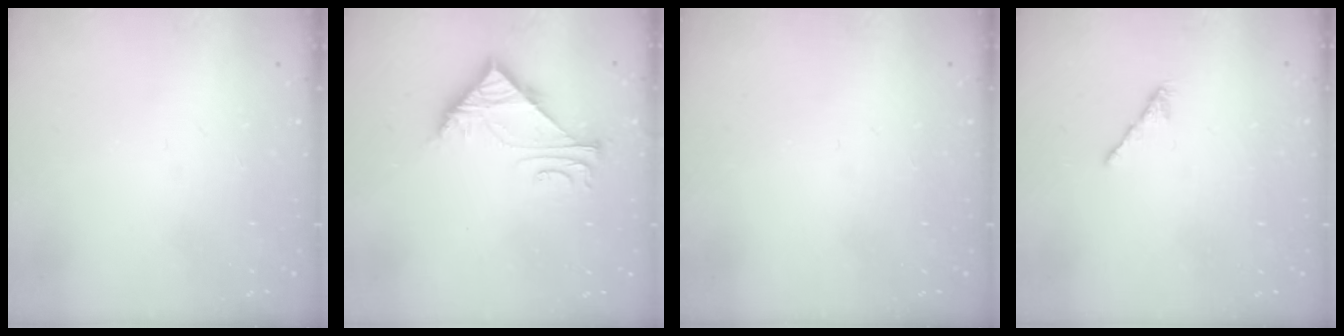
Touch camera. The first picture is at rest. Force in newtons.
{"total": 6.5, "press": 6.5, "slide": 0.5}
{"total": 0.0}
{"total": 2.1, "press": 2.0, "slide": 0.7}